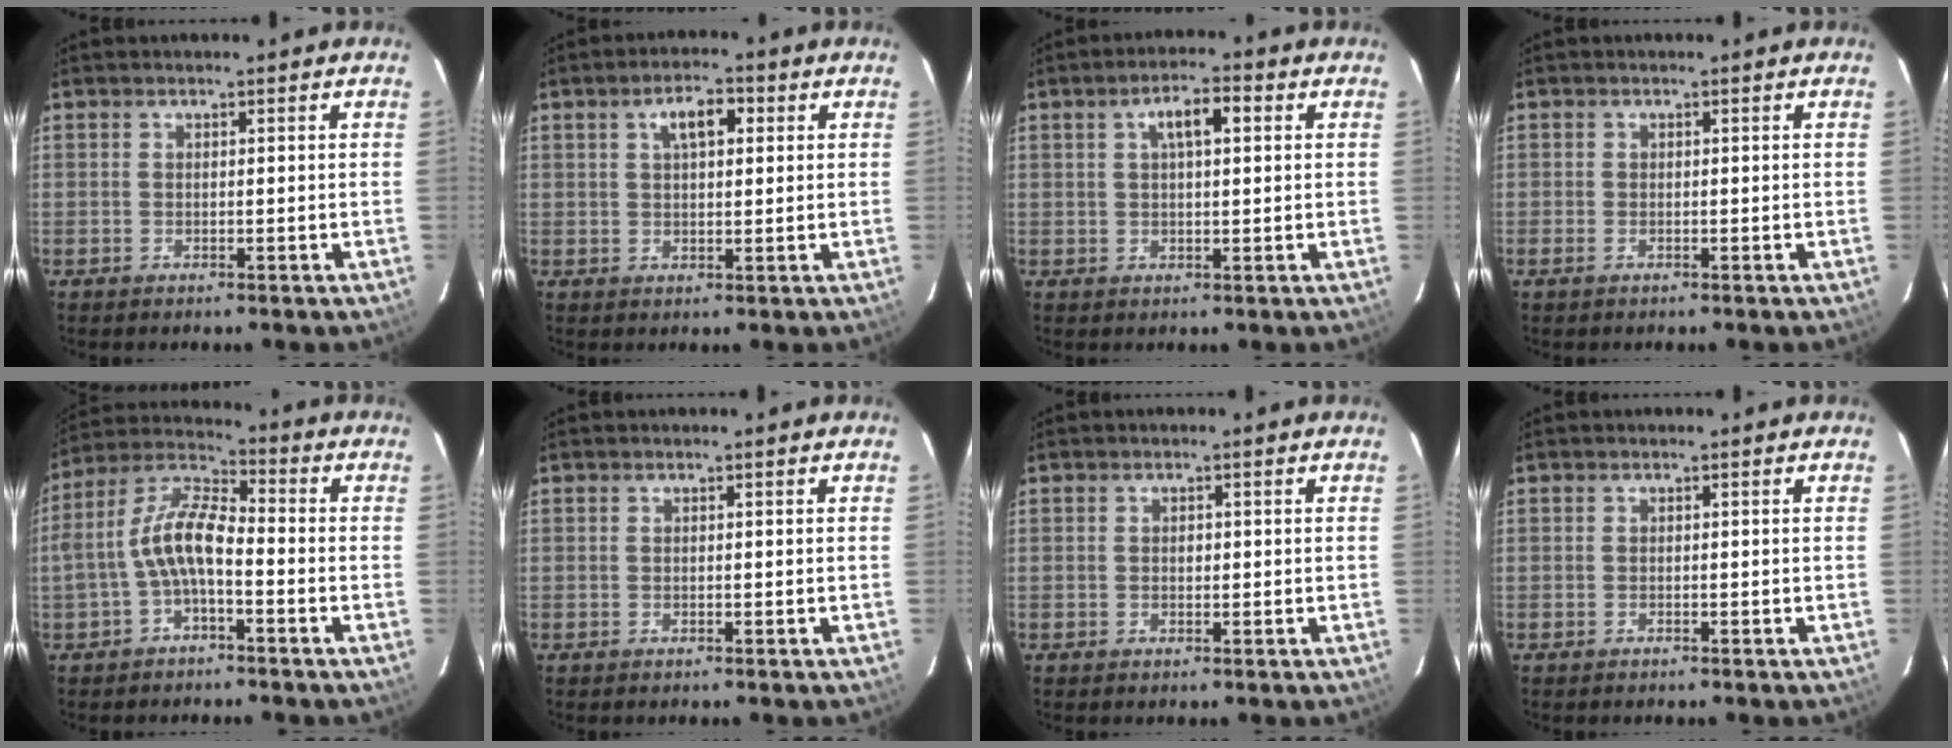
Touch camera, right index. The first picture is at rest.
{"total": 5.1, "force": [1.9, 2.5, 4.1], "torque": [-0.069, 0.015, 0.032]}
{"total": 5.3, "force": [1.7, 2.0, 4.6], "torque": [-0.079, 0.015, 0.030]}
{"total": 0.8, "force": [-0.5, 0.5, 0.5], "torque": [-0.010, -0.003, -0.010]}
{"total": 9.1, "force": [-2.8, 3.6, 7.8], "torque": [-0.169, 0.018, -0.053]}
{"total": 0.0}
{"total": 0.8, "force": [-0.1, 0.7, 0.4], "torque": [-0.004, 0.002, -0.001]}
{"total": 0.0}